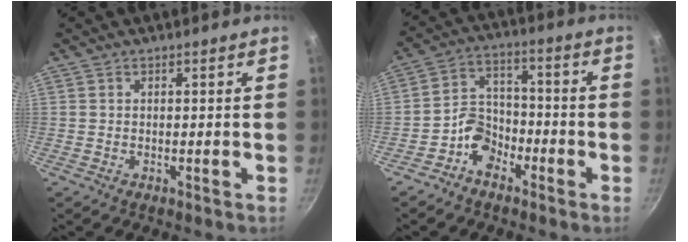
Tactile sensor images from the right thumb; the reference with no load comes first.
{"total": 7.4, "force": [-4.3, 5.3, 3.0], "torque": [-0.022, 0.048, -0.089]}